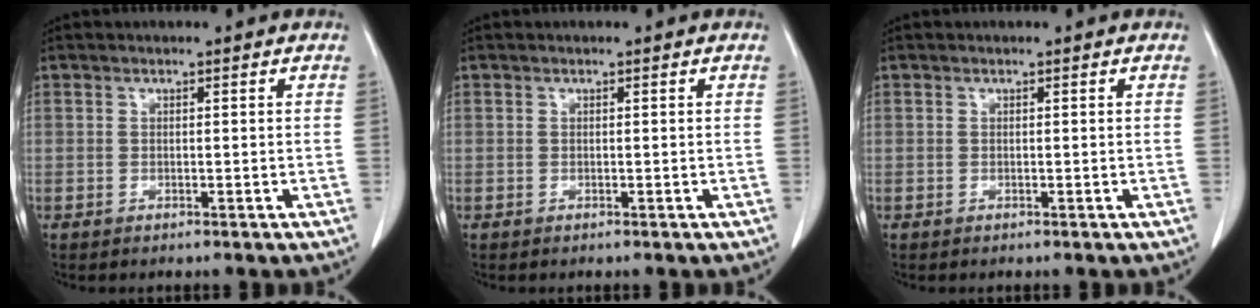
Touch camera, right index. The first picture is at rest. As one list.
[{"total": 0.0}, {"total": 0.0}]